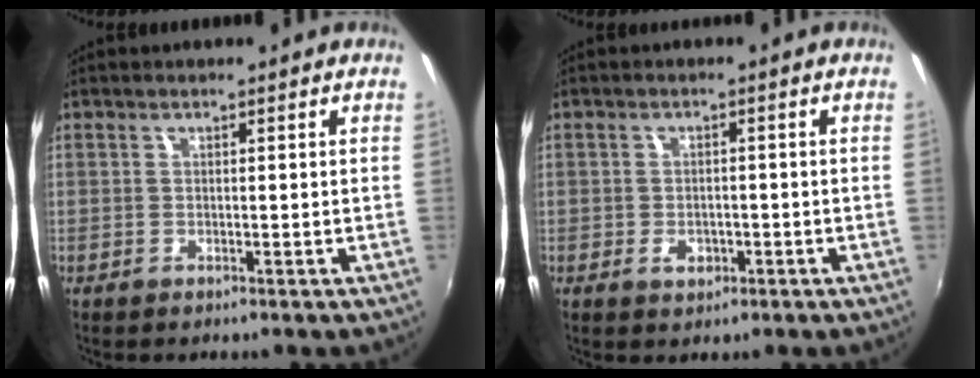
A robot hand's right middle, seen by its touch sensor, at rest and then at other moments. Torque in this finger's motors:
{"motor_torque": [0.45, -0.40, 0.18, 0.03]}